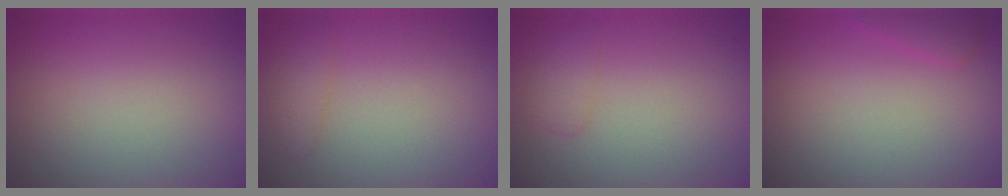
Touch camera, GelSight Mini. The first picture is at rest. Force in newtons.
{"total": 1.5, "press": 1.5, "slide": 0.1}
{"total": 1.5, "press": 1.5, "slide": 0.1}
{"total": 1.4, "press": 1.4, "slide": 0.1}